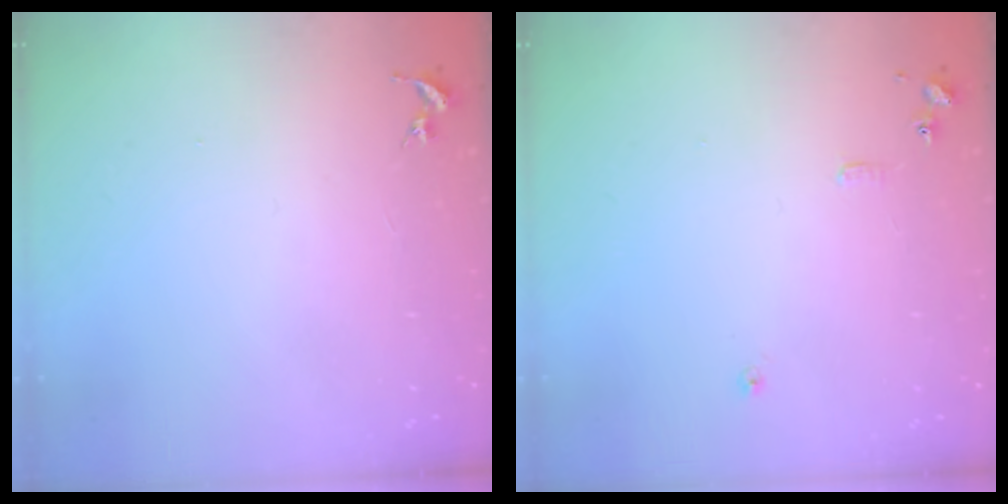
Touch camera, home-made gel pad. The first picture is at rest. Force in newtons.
{"total": 6.9, "press": 6.8, "slide": 0.7}